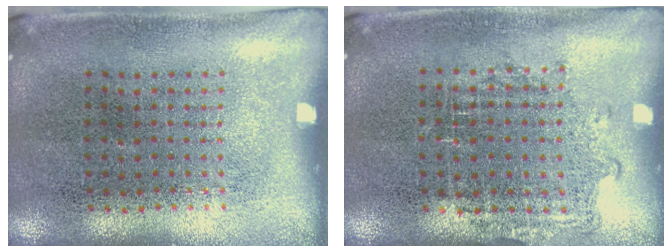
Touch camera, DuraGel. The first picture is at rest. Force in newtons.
{"total": 1.1, "press": 1.0, "slide": 0.4}